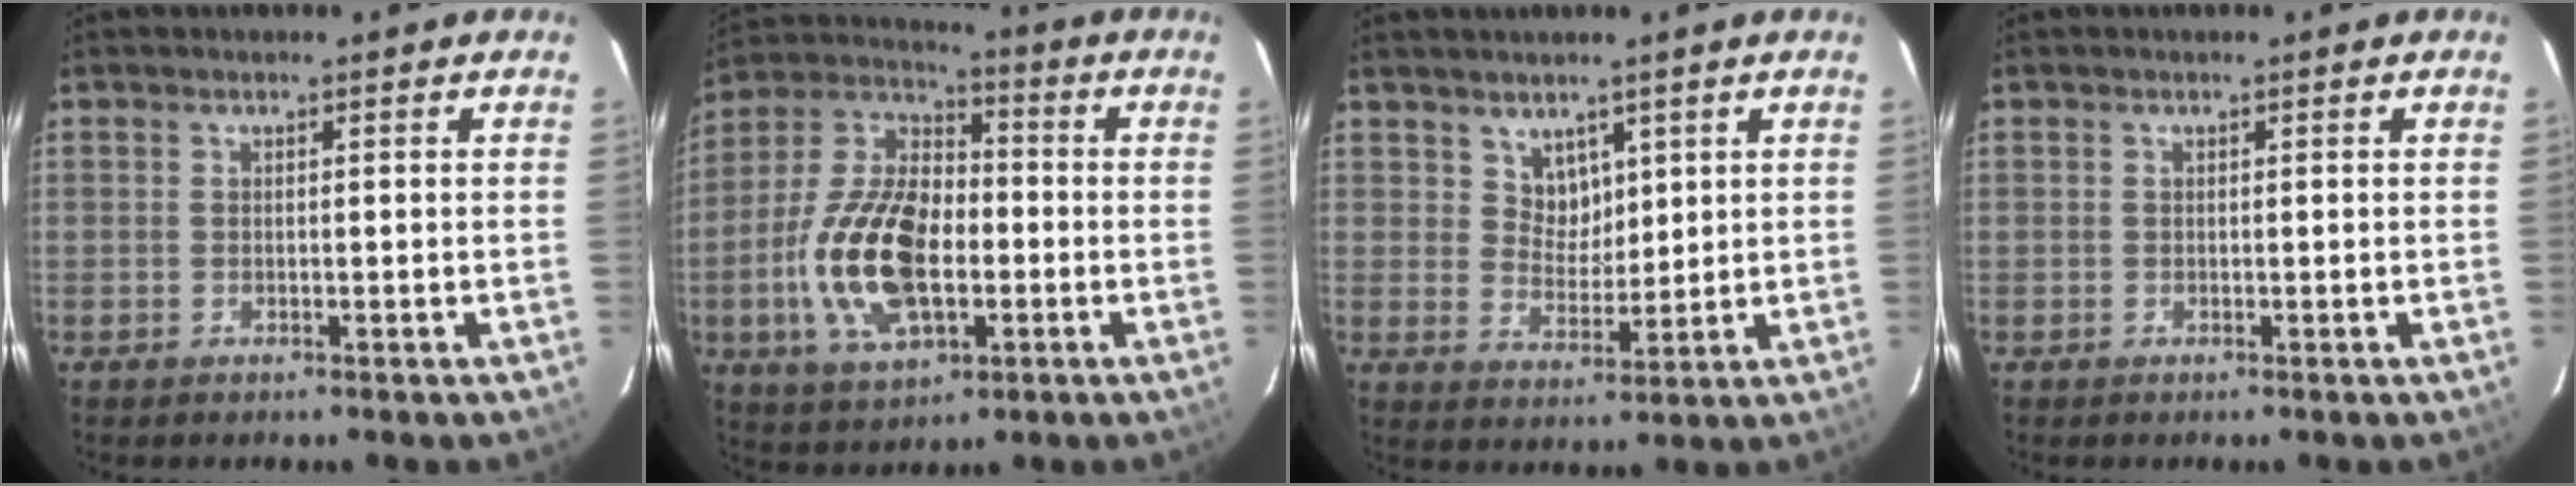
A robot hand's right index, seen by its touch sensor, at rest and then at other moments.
{"total": 18.7, "force": [-4.2, 9.9, 15.2], "torque": [-0.317, 0.005, -0.073]}
{"total": 4.6, "force": [2.9, 3.4, 1.1], "torque": [-0.010, 0.004, 0.058]}
{"total": 0.0}